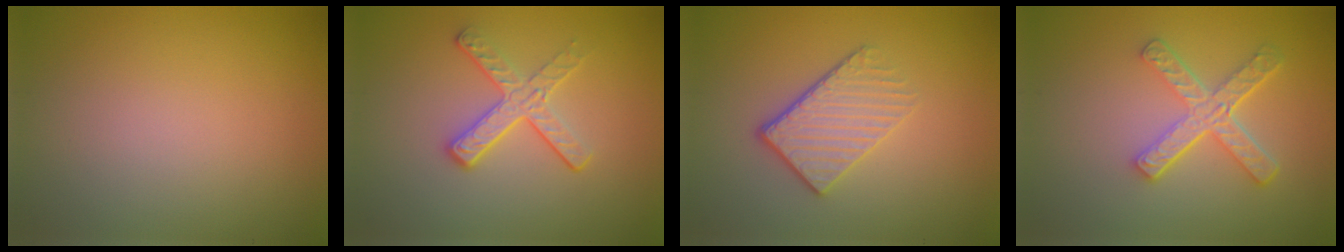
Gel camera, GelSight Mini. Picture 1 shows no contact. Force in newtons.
{"total": 3.1, "press": 2.4, "slide": 1.9}
{"total": 3.8, "press": 2.8, "slide": 2.5}
{"total": 4.5, "press": 3.3, "slide": 3.1}